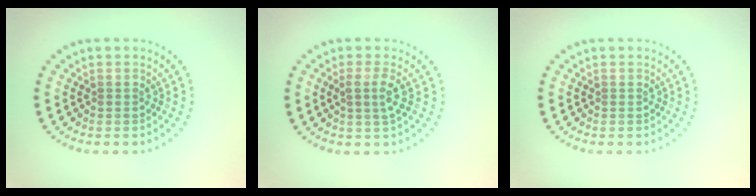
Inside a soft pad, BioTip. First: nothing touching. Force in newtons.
{"total": 1.6, "press": 1.4, "slide": 0.9}
{"total": 0.0}